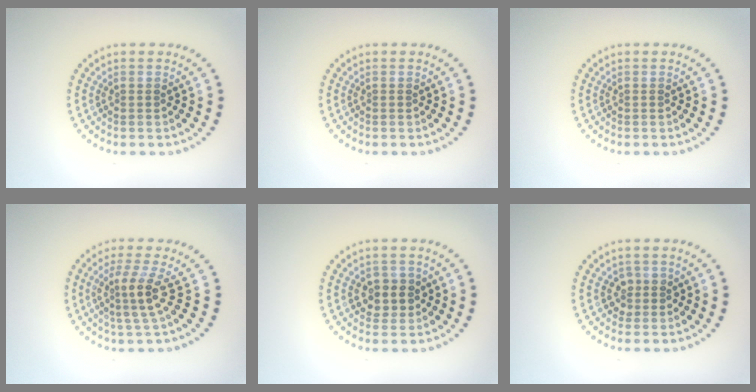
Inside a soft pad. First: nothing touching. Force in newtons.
{"total": 0.0}
{"total": 0.0}
{"total": 3.0, "press": 2.4, "slide": 1.9}
{"total": 2.7, "press": 2.6, "slide": 0.8}
{"total": 1.3, "press": 1.2, "slide": 0.6}